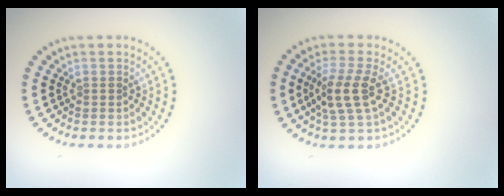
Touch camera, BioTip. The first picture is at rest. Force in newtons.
{"total": 3.5, "press": 3.0, "slide": 1.7}